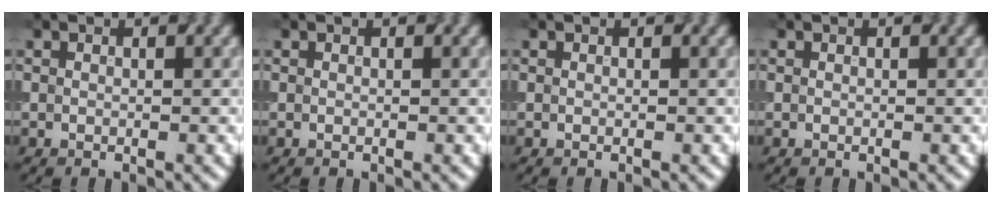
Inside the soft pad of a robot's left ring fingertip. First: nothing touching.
{"total": 0.0}
{"total": 0.0}
{"total": 0.0}